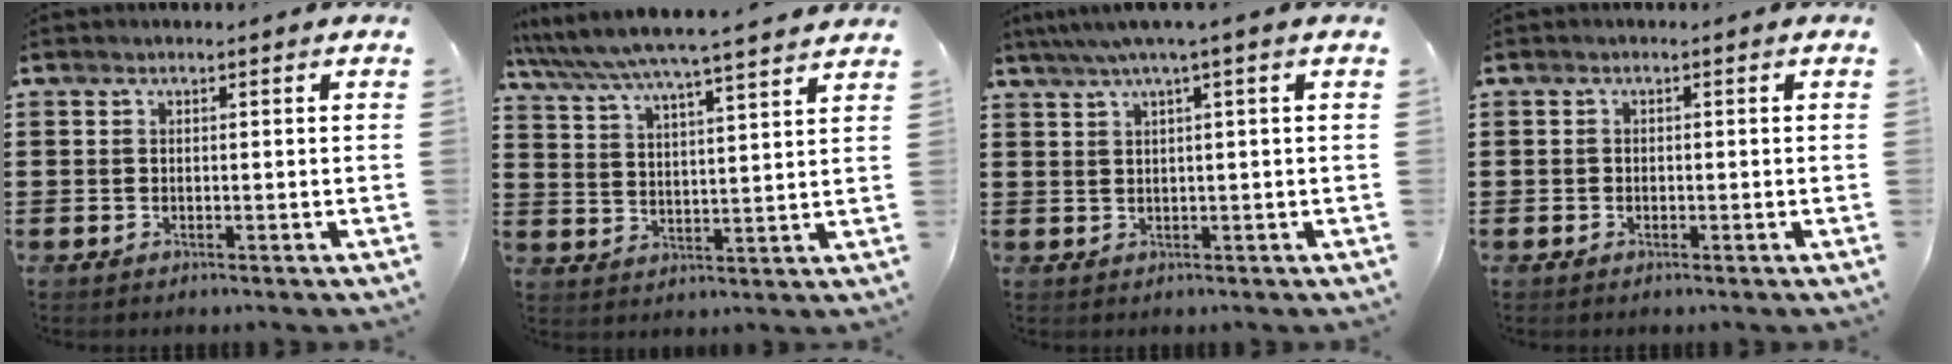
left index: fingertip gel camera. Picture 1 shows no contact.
{"total": 5.8, "force": [5.5, -0.5, 1.9], "torque": [-0.060, -0.037, 0.091]}
{"total": 2.7, "force": [1.1, -0.4, 2.5], "torque": [-0.048, -0.004, 0.017]}
{"total": 0.7, "force": [-0.3, 0.6, 0.2], "torque": [-0.005, 0.002, -0.007]}